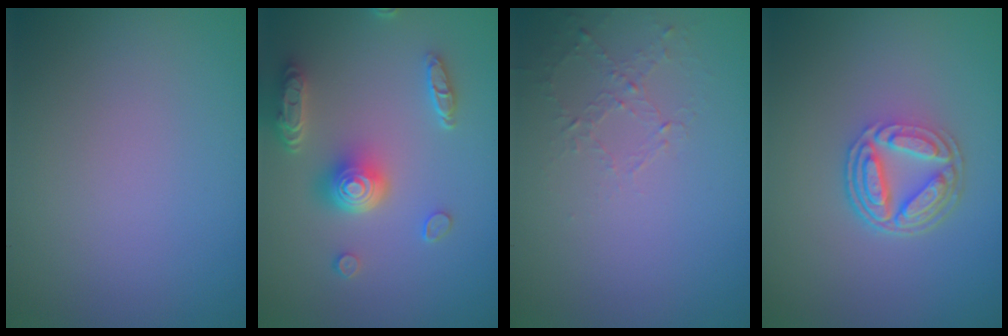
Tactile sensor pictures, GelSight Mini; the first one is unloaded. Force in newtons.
{"total": 4.9, "press": 4.0, "slide": 3.0}
{"total": 1.0, "press": 0.4, "slide": 0.9}
{"total": 4.9, "press": 3.5, "slide": 3.4}